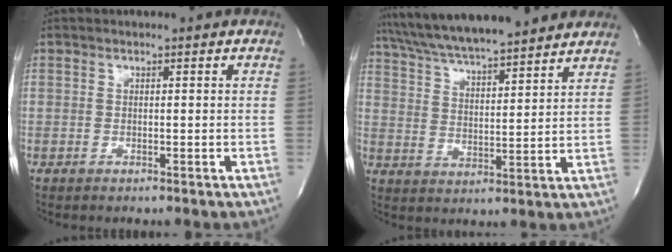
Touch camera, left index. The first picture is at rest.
{"total": 18.8, "force": [16.6, 2.0, 8.5], "torque": [-0.146, 0.035, 0.258]}